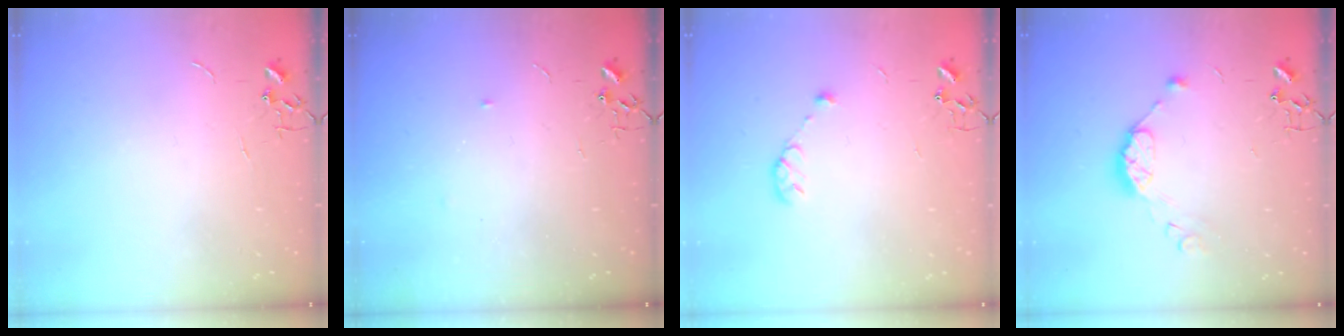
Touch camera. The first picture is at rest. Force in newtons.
{"total": 2.8, "press": 2.8, "slide": 0.4}
{"total": 6.3, "press": 6.1, "slide": 1.4}
{"total": 9.9, "press": 9.9, "slide": 0.9}